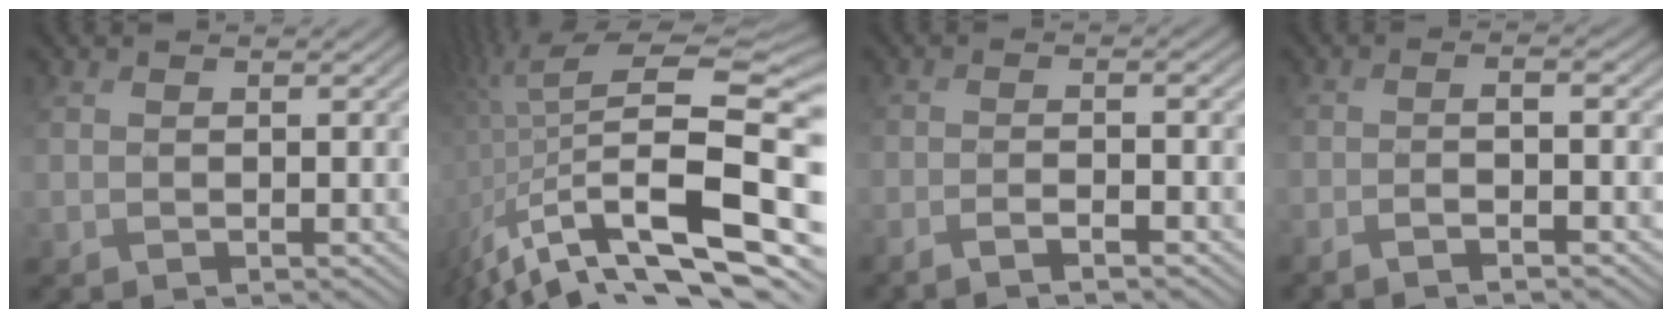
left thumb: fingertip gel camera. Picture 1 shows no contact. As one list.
[{"total": 16.4, "force": [-2.5, 5.7, 15.2], "torque": [-0.312, -0.010, -0.034]}, {"total": 3.3, "force": [-2.4, 0.4, 2.3], "torque": [-0.040, 0.005, -0.057]}, {"total": 3.5, "force": [-2.2, 0.4, 2.7], "torque": [-0.046, 0.007, -0.053]}]